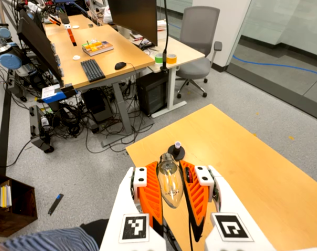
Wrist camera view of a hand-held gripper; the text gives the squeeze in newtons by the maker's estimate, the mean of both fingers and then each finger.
{"total": 23.5, "left": 24.8, "right": 22.3}